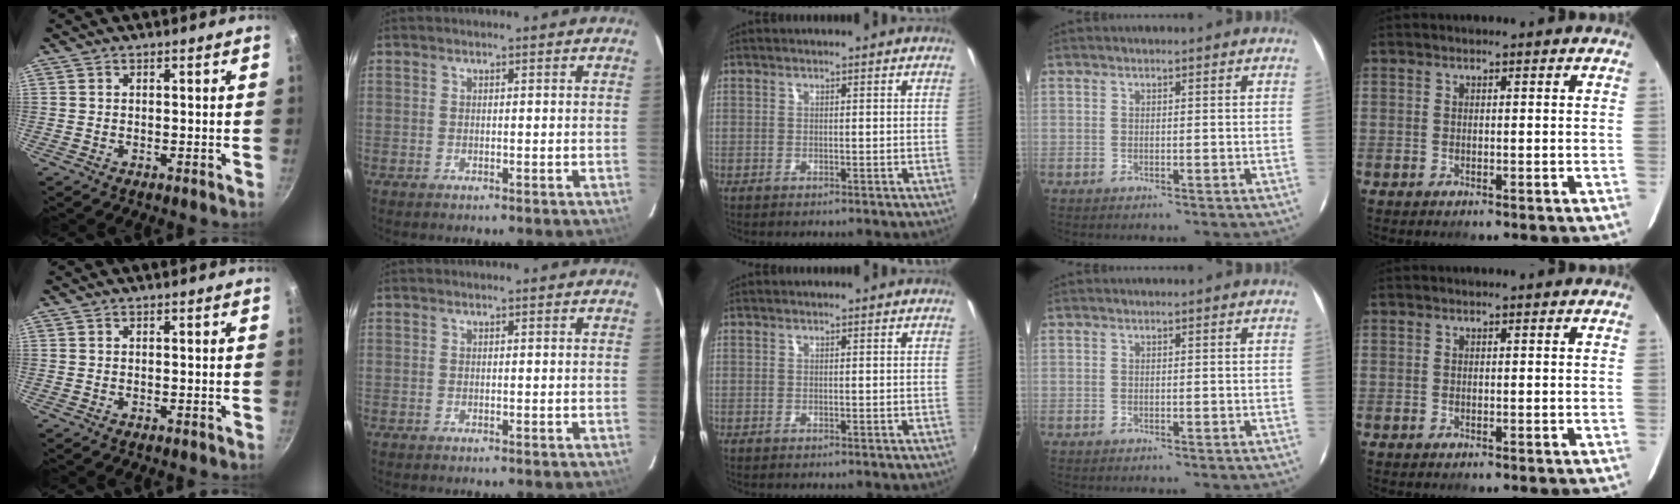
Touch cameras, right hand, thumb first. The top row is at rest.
{}